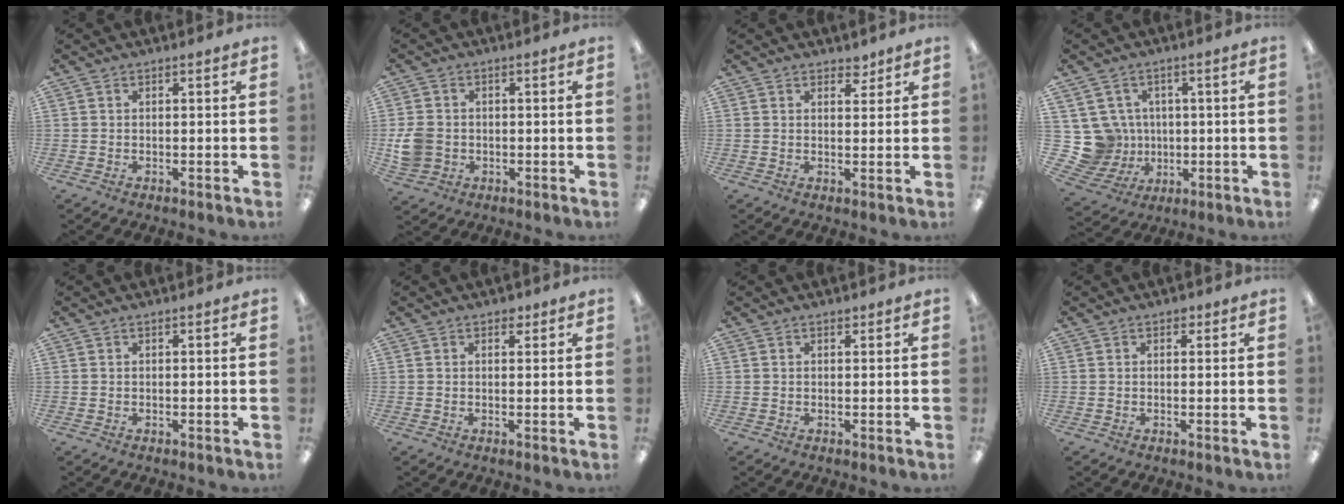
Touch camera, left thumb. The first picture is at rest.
{"total": 6.3, "force": [-0.7, 5.5, 2.9], "torque": [-0.066, 0.010, -0.011]}
{"total": 3.0, "force": [2.5, 1.6, 0.8], "torque": [0.005, -0.013, 0.041]}
{"total": 11.0, "force": [0.9, 10.7, 2.6], "torque": [-0.104, -0.005, 0.030]}
{"total": 0.0}
{"total": 1.7, "force": [0.9, 1.2, 0.8], "torque": [0.000, -0.003, 0.013]}
{"total": 0.6, "force": [0.5, 0.4, 0.1], "torque": [0.005, -0.002, 0.007]}
{"total": 1.3, "force": [0.7, 0.9, 0.6], "torque": [-0.005, 0.000, 0.010]}